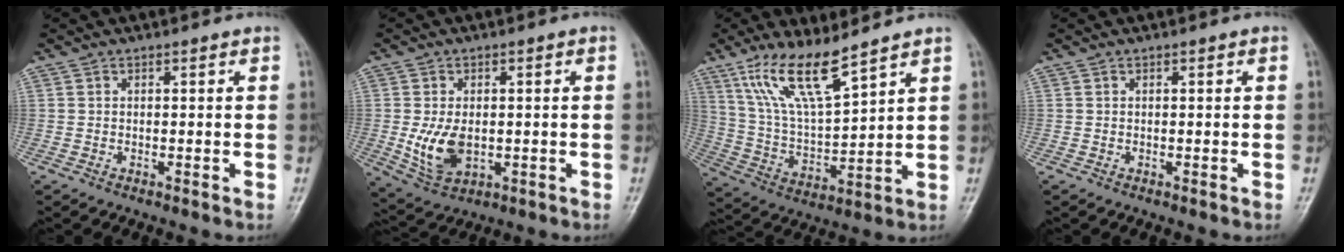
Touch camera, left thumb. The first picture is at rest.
{"total": 8.1, "force": [-0.9, 5.1, 6.3], "torque": [-0.110, -0.005, -0.002]}
{"total": 12.8, "force": [9.0, 2.8, 8.7], "torque": [-0.160, -0.048, 0.191]}
{"total": 0.0}